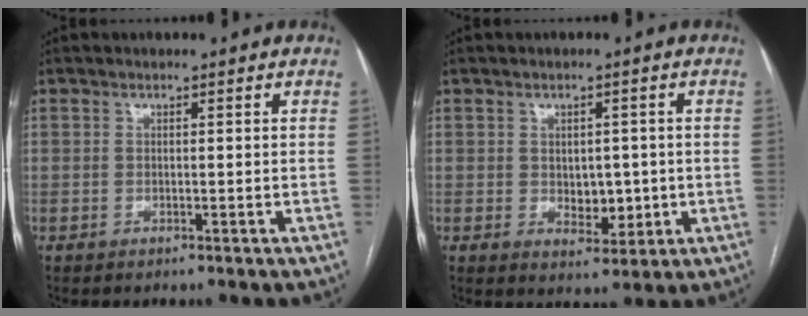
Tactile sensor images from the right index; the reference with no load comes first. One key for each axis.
{"total": 4.4, "fx": -0.1, "fy": 2.9, "fz": 3.3, "tx": -0.041, "ty": 0.000, "tz": 0.011}